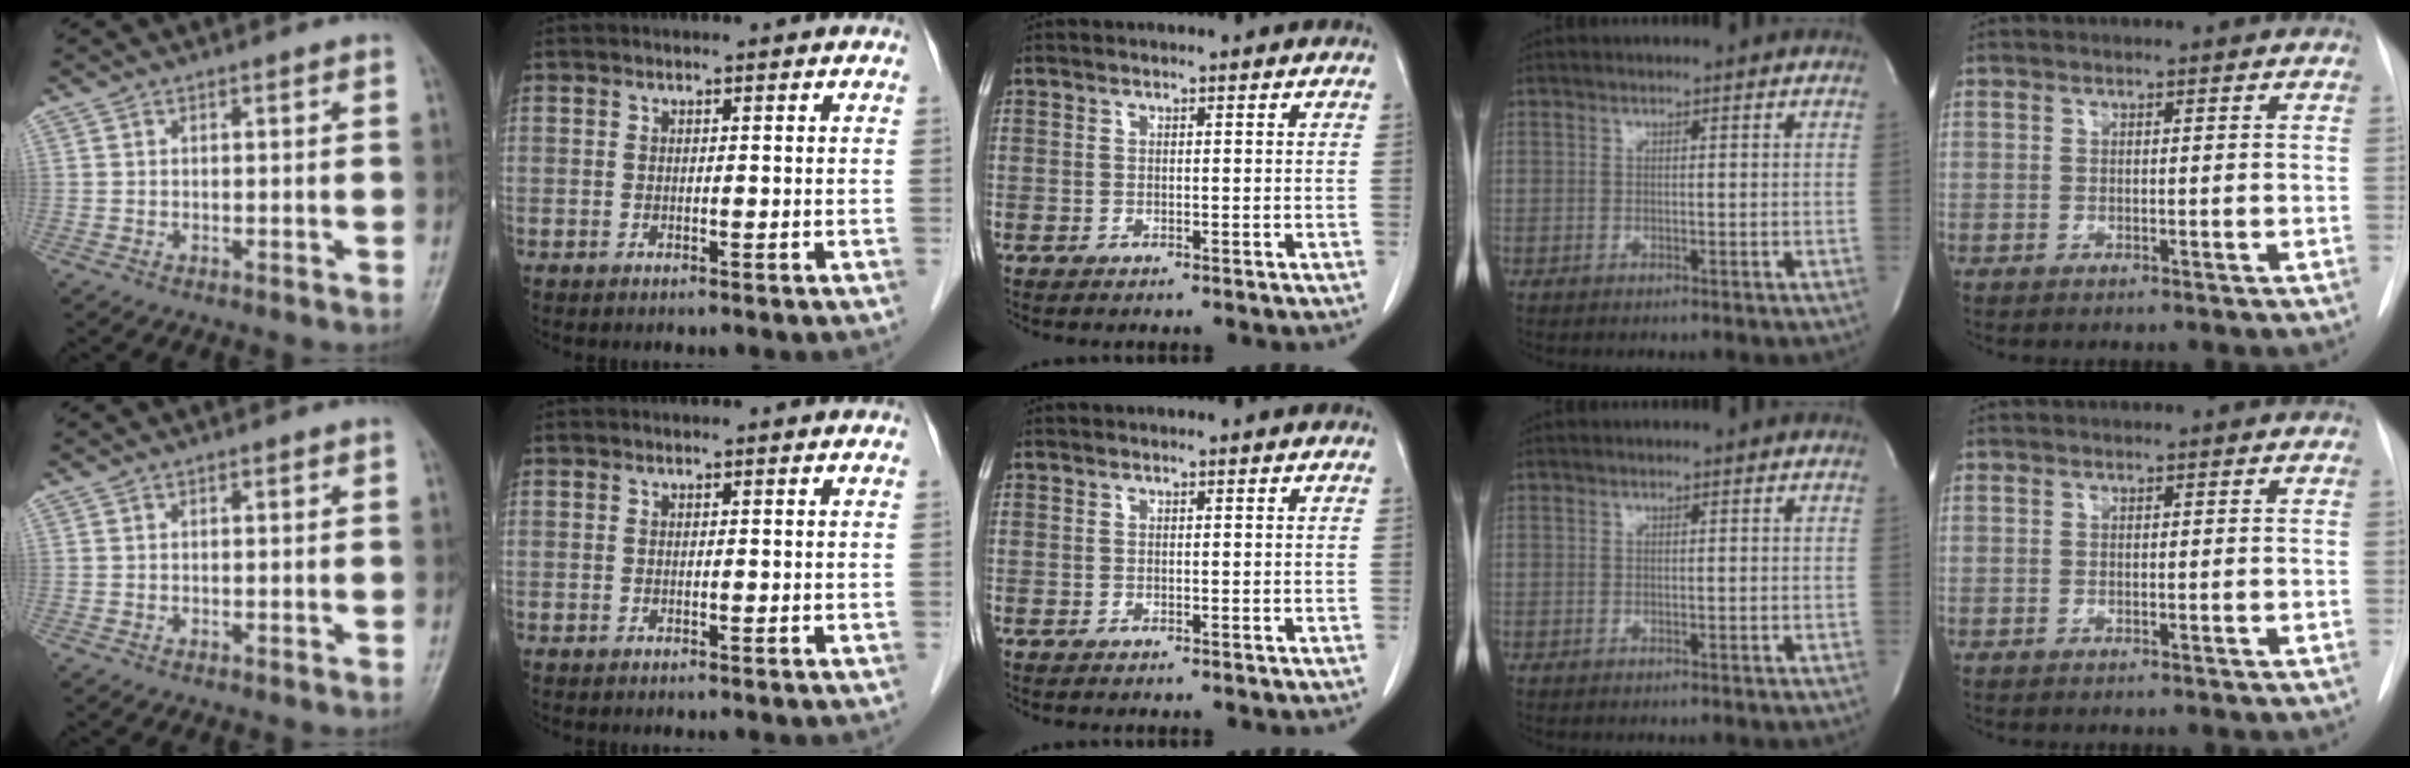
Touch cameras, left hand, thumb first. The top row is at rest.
{}